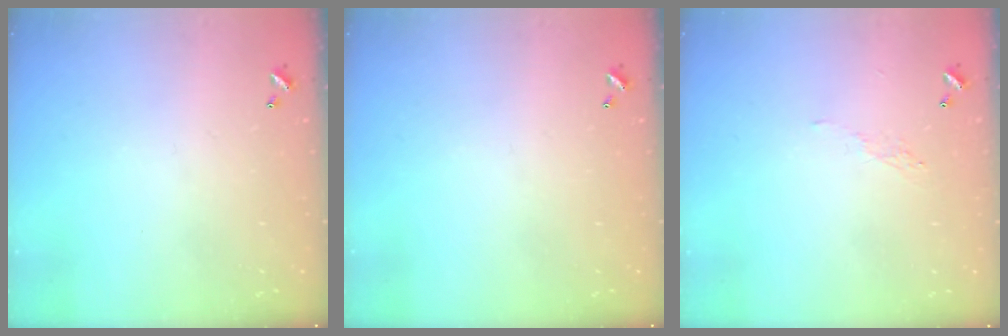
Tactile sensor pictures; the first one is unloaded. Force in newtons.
{"total": 0.0}
{"total": 3.8, "press": 3.8, "slide": 0.6}